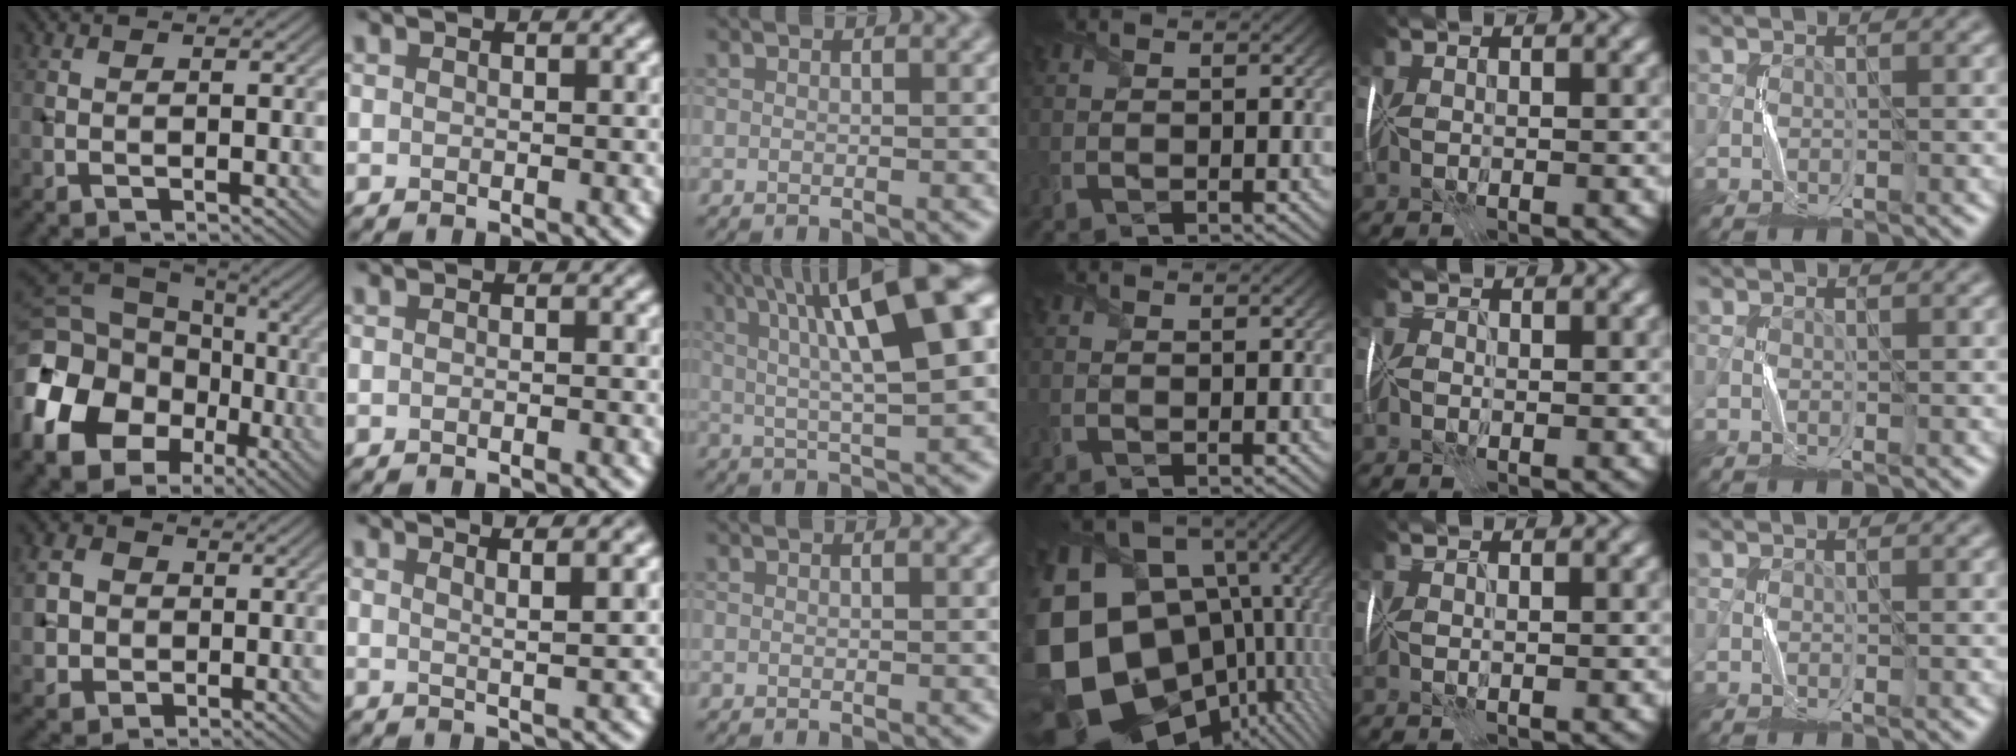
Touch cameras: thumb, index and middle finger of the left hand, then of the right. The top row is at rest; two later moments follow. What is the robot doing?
{"motion": "fold", "object": "memory foam"}